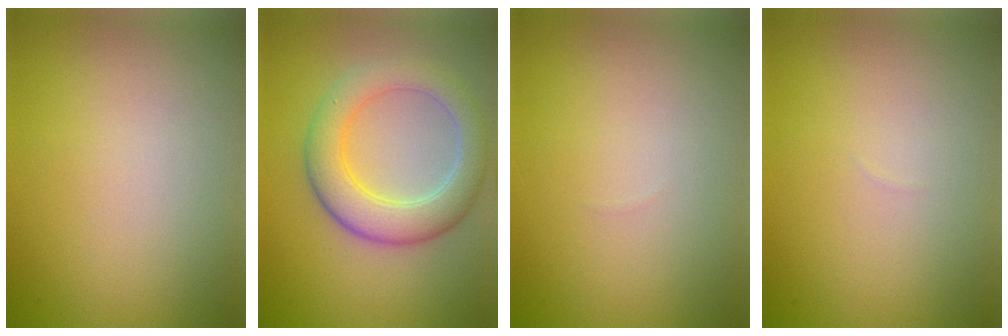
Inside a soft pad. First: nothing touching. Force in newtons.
{"total": 5.5, "press": 5.4, "slide": 0.3}
{"total": 0.0}
{"total": 0.0}